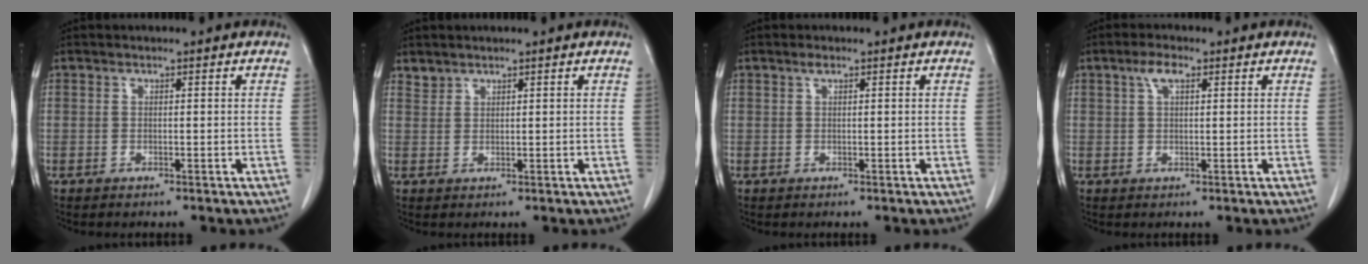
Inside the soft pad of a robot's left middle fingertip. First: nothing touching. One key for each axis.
{"total": 1.3, "fx": 1.2, "fy": 0.4, "fz": -0.2, "tx": 0.004, "ty": 0.003, "tz": 0.025}
{"total": 0.7, "fx": 0.5, "fy": 0.1, "fz": 0.5, "tx": -0.013, "ty": 0.002, "tz": 0.008}
{"total": 2.8, "fx": 1.4, "fy": 1.0, "fz": 2.2, "tx": -0.049, "ty": 0.008, "tz": 0.029}